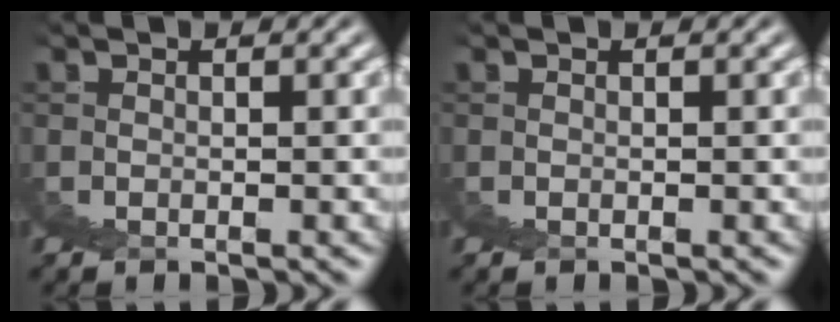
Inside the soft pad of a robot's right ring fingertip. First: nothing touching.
{"total": 0.0}